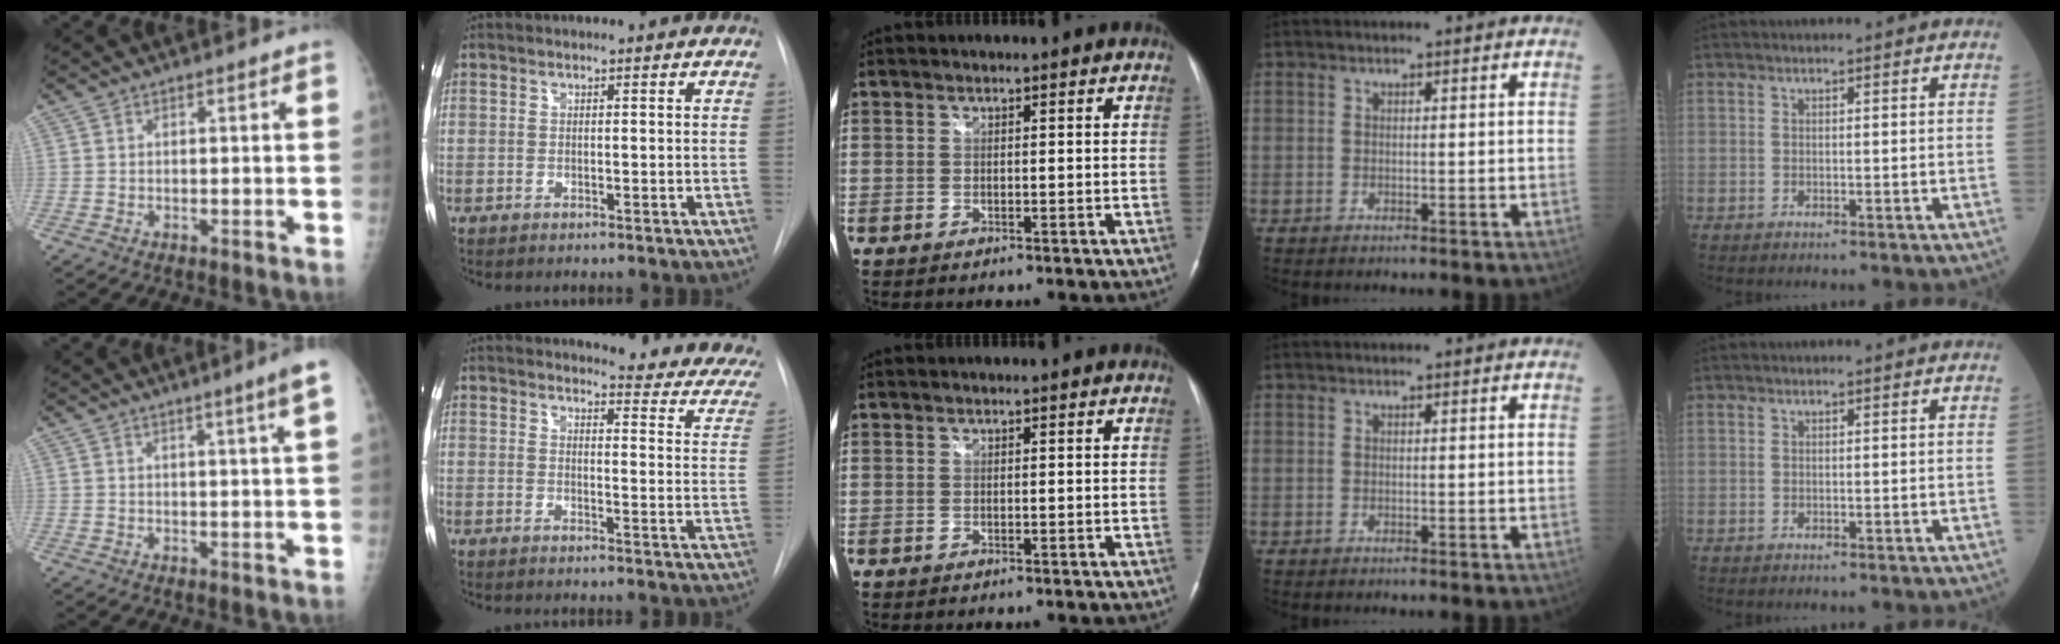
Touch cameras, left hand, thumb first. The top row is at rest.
{"thumb": {"total": 4.3, "force": [2.0, -1.1, 3.6], "torque": [-0.053, -0.010, 0.031]}, "index": {"total": 16.7, "force": [15.5, 3.1, 5.1], "torque": [-0.030, -0.088, 0.144]}}